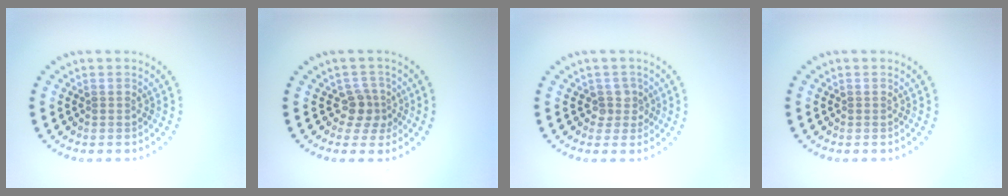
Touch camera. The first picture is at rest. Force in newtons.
{"total": 2.4, "press": 1.8, "slide": 1.6}
{"total": 1.8, "press": 1.4, "slide": 1.2}
{"total": 0.0}